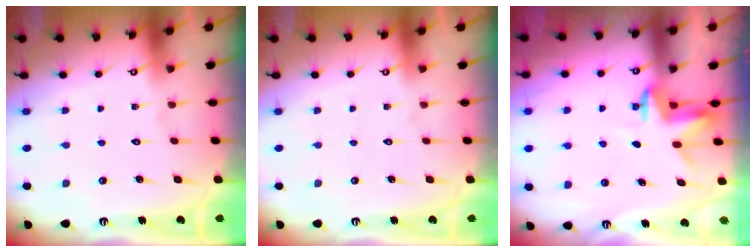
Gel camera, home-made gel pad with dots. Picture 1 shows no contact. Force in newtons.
{"total": 0.0}
{"total": 3.8, "press": 3.8, "slide": 0.3}